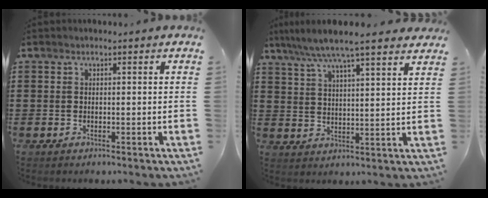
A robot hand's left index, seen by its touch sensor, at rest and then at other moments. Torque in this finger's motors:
{"motor_torque": [2.14, 0.00, 0.39, 0.21]}